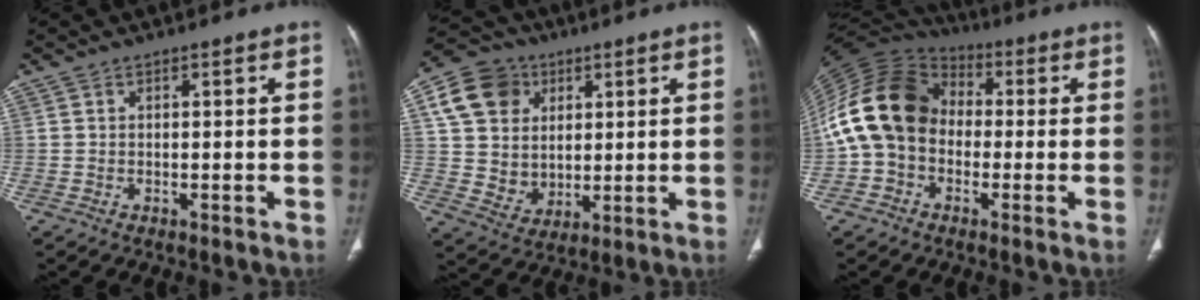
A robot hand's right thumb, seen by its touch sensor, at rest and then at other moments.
{"total": 14.5, "force": [4.8, 12.4, 5.9], "torque": [-0.087, -0.005, 0.091]}
{"total": 16.7, "force": [-1.2, 13.0, 10.4], "torque": [-0.195, 0.043, -0.035]}